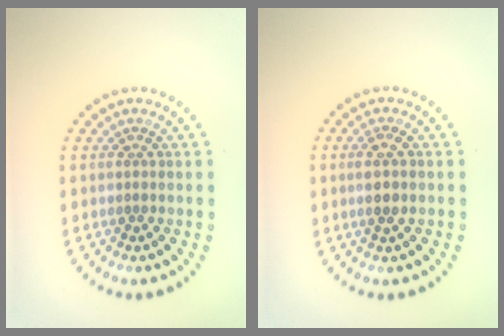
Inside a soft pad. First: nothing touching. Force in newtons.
{"total": 1.5, "press": 1.3, "slide": 0.8}